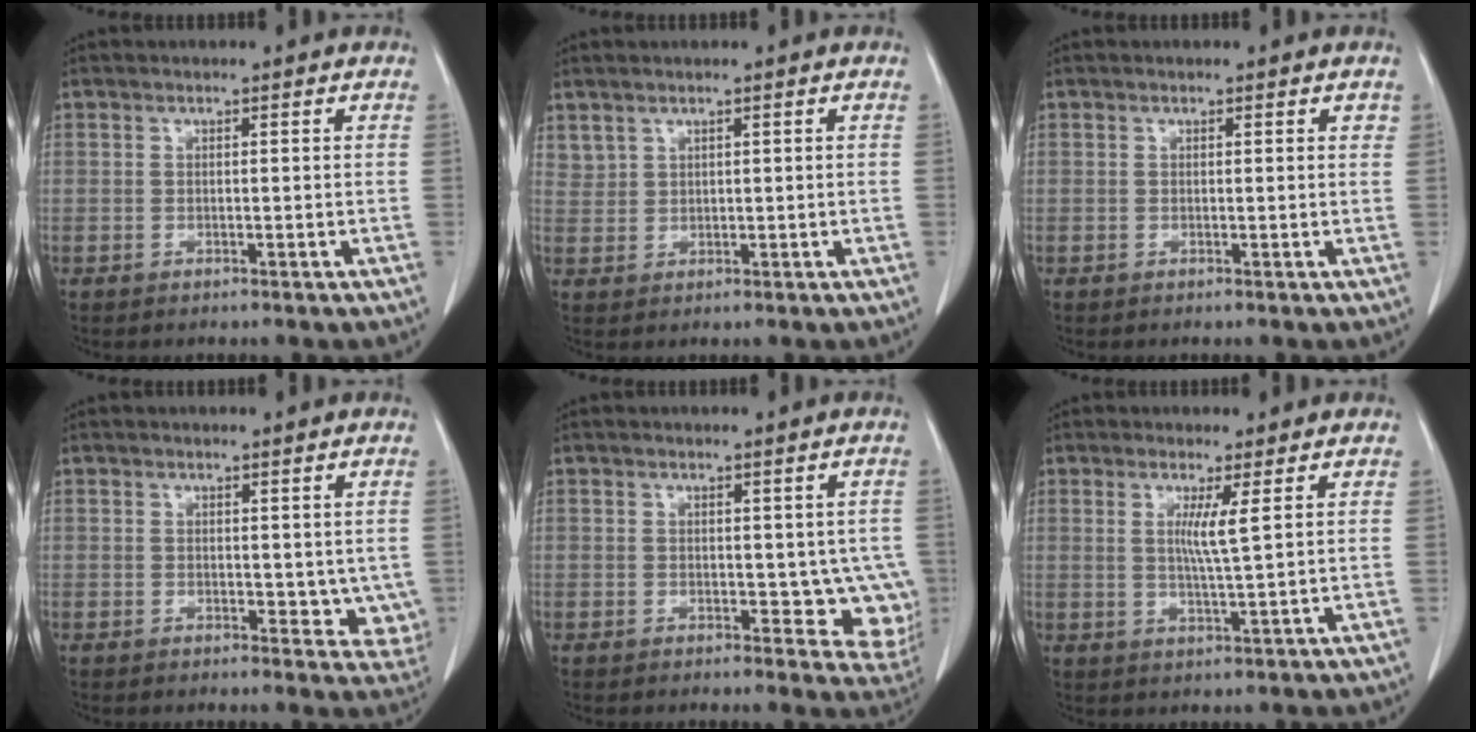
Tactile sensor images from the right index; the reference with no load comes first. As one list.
[{"total": 1.9, "force": [1.4, 1.2, 0.2], "torque": [0.004, 0.006, 0.028]}, {"total": 0.5, "force": [0.2, 0.2, 0.4], "torque": [-0.001, 0.001, -0.002]}, {"total": 4.7, "force": [0.1, 3.1, 3.6], "torque": [-0.020, -0.006, 0.001]}, {"total": 6.8, "force": [-0.7, 4.4, 5.2], "torque": [-0.031, -0.003, -0.006]}, {"total": 3.8, "force": [1.1, -0.6, 3.5], "torque": [-0.069, -0.008, 0.019]}]